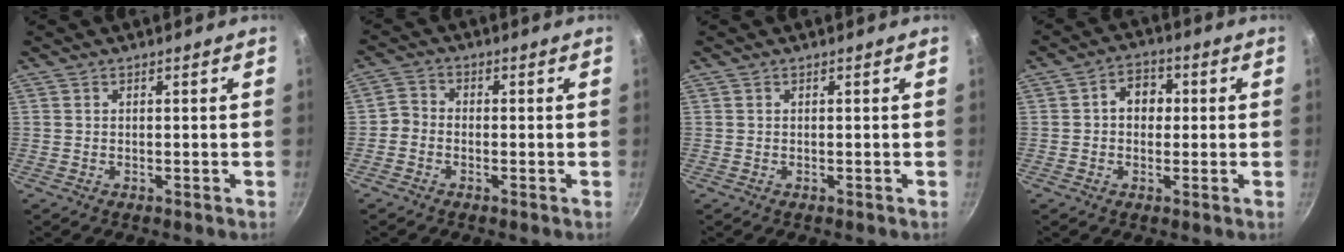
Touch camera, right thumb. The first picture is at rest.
{"total": 2.7, "force": [-1.3, 2.1, 0.9], "torque": [-0.017, 0.019, -0.035]}
{"total": 0.0}
{"total": 5.8, "force": [0.6, 4.6, 3.4], "torque": [-0.018, 0.010, 0.001]}